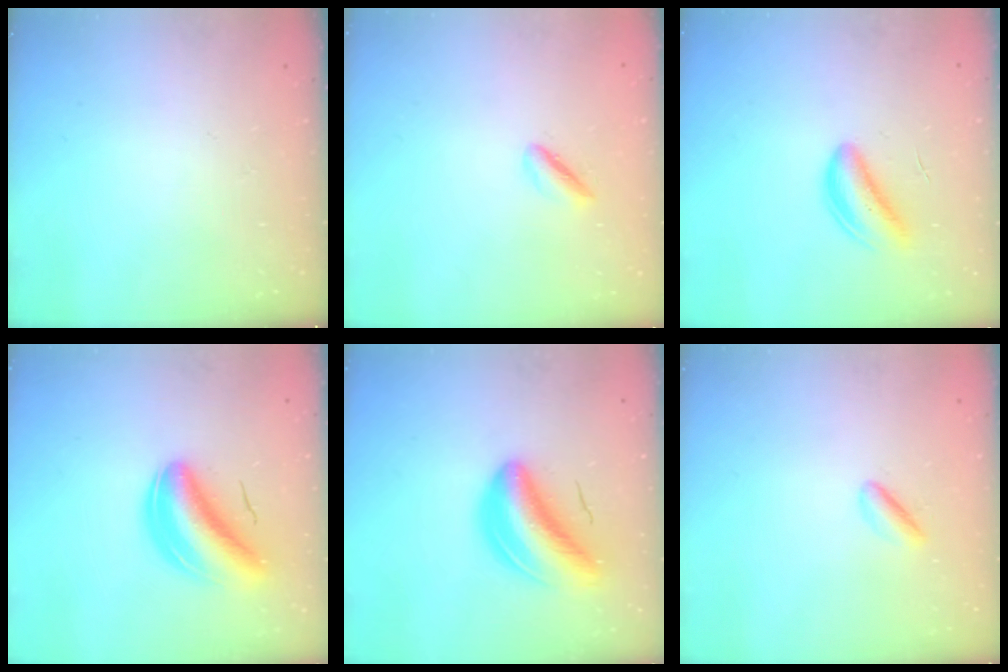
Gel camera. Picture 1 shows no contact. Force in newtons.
{"total": 1.8, "press": 1.8, "slide": 0.4}
{"total": 6.3, "press": 6.1, "slide": 1.6}
{"total": 8.4, "press": 8.0, "slide": 2.4}
{"total": 10.4, "press": 10.0, "slide": 2.8}
{"total": 2.8, "press": 2.6, "slide": 0.9}